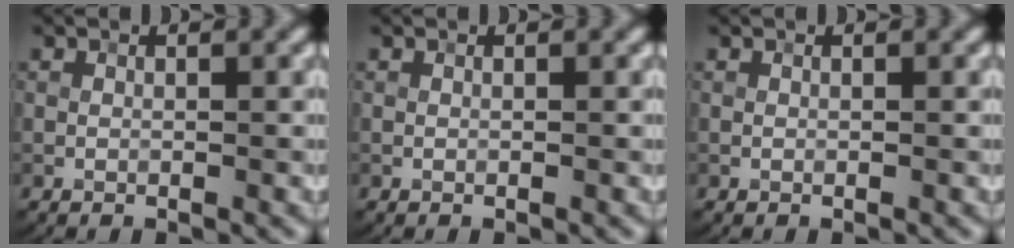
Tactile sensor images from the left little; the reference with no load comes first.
{"total": 0.0}
{"total": 0.0}